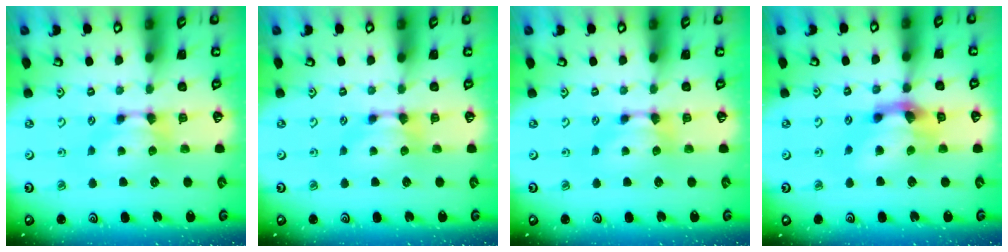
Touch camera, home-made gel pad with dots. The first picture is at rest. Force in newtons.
{"total": 0.0}
{"total": 0.0}
{"total": 5.3, "press": 4.8, "slide": 2.2}